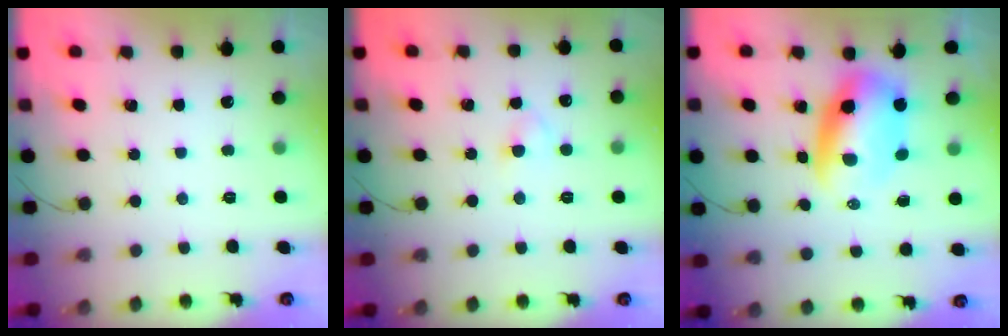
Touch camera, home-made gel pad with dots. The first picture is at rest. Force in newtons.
{"total": 2.5, "press": 2.3, "slide": 1.0}
{"total": 8.4, "press": 8.2, "slide": 1.8}